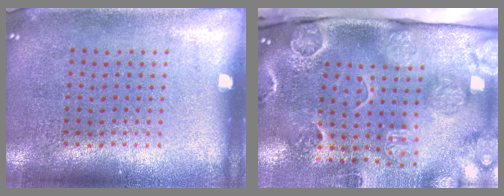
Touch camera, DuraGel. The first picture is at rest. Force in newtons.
{"total": 4.8, "press": 3.4, "slide": 3.3}